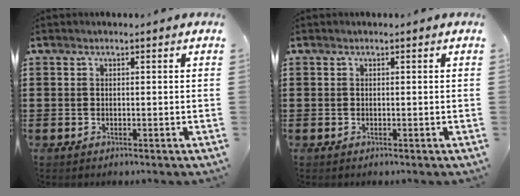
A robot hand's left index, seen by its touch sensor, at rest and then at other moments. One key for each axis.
{"total": 0.0}